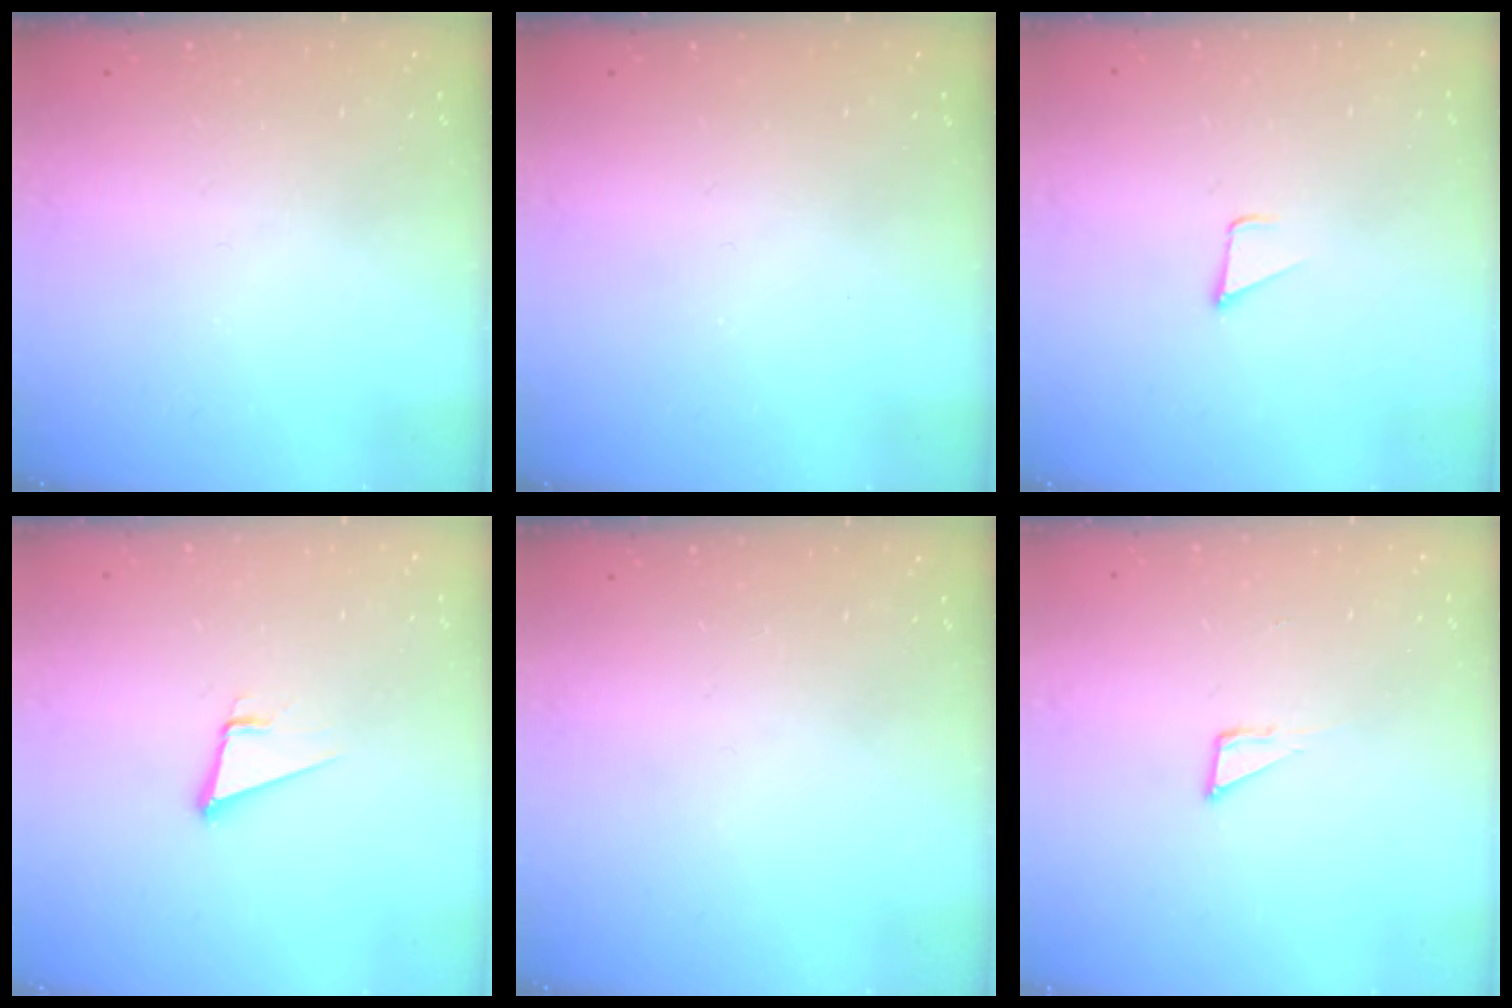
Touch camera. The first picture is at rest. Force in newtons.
{"total": 0.0}
{"total": 1.2, "press": 1.2, "slide": 0.1}
{"total": 4.8, "press": 3.6, "slide": 3.1}
{"total": 0.0}
{"total": 2.7, "press": 2.7, "slide": 0.2}